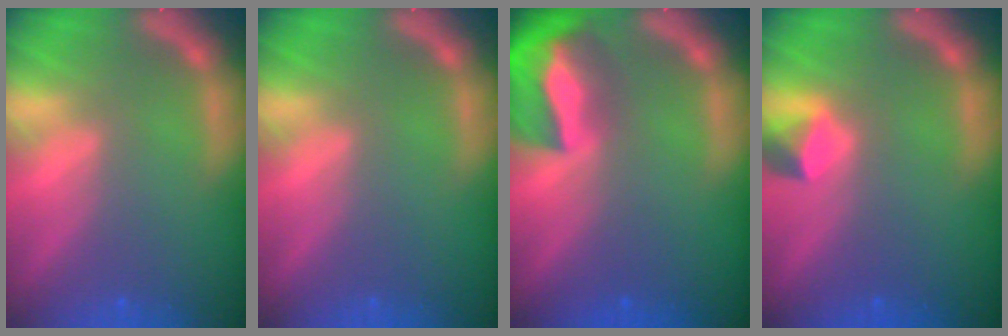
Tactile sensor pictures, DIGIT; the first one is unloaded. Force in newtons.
{"total": 0.0}
{"total": 10.0}
{"total": 1.9}